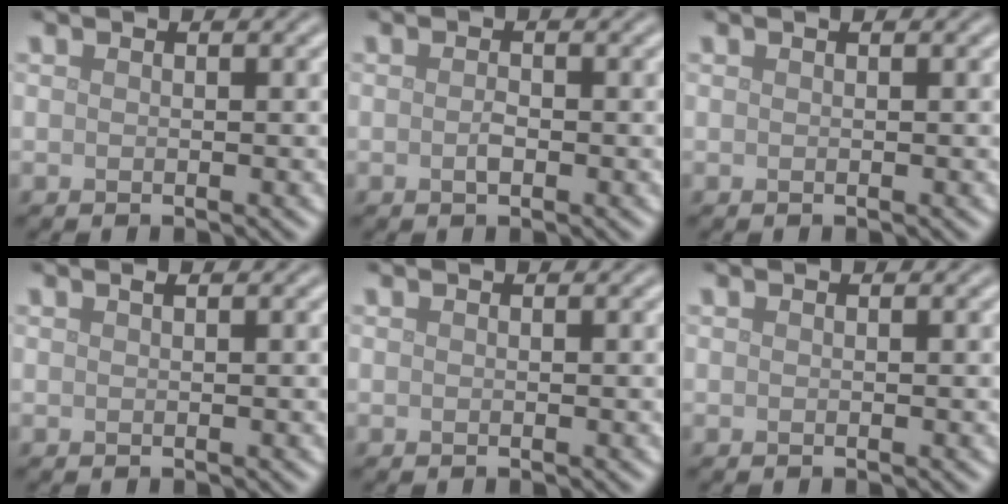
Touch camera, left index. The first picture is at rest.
{"total": 1.1, "force": [-0.3, 0.5, 0.9], "torque": [-0.019, 0.000, -0.006]}
{"total": 0.0}
{"total": 0.5, "force": [0.3, 0.1, 0.4], "torque": [-0.007, 0.002, 0.006]}
{"total": 0.0}
{"total": 0.0}